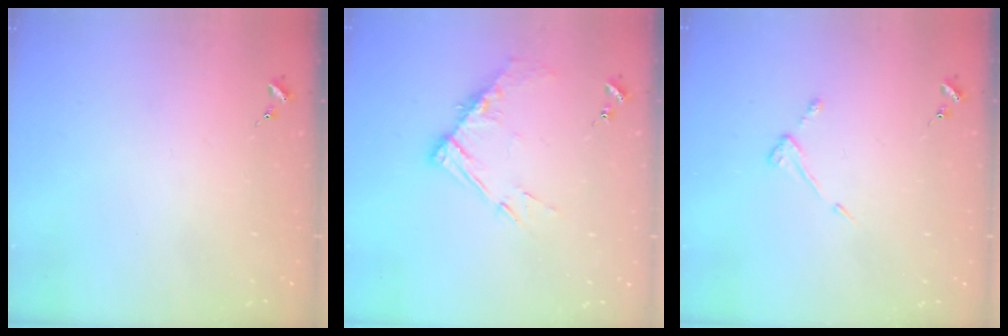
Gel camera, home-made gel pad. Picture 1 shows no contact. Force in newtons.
{"total": 10.1, "press": 10.0, "slide": 1.1}
{"total": 4.3, "press": 4.3, "slide": 0.5}